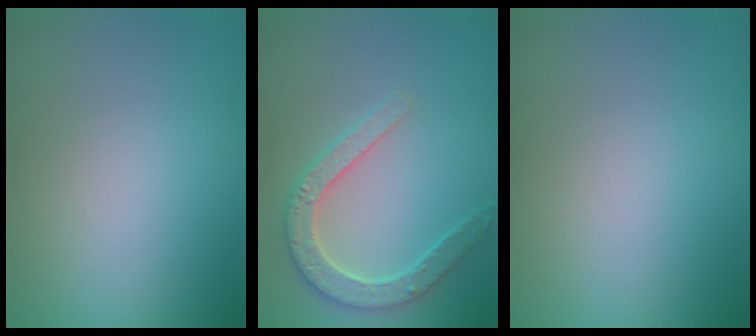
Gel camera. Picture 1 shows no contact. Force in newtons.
{"total": 3.3, "press": 3.2, "slide": 0.8}
{"total": 0.0}